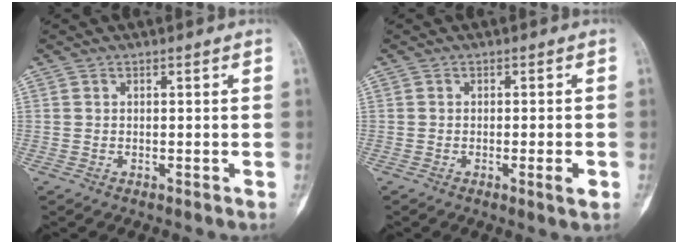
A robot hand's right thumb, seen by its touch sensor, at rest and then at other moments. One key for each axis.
{"total": 2.8, "fx": -0.9, "fy": 0.4, "fz": 2.6, "tx": -0.040, "ty": -0.004, "tz": -0.013}